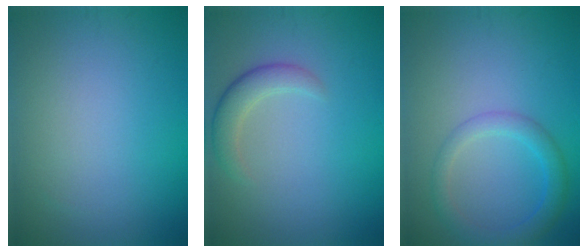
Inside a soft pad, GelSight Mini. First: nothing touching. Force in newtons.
{"total": 2.5, "press": 2.5, "slide": 0.2}
{"total": 2.8, "press": 2.8, "slide": 0.2}